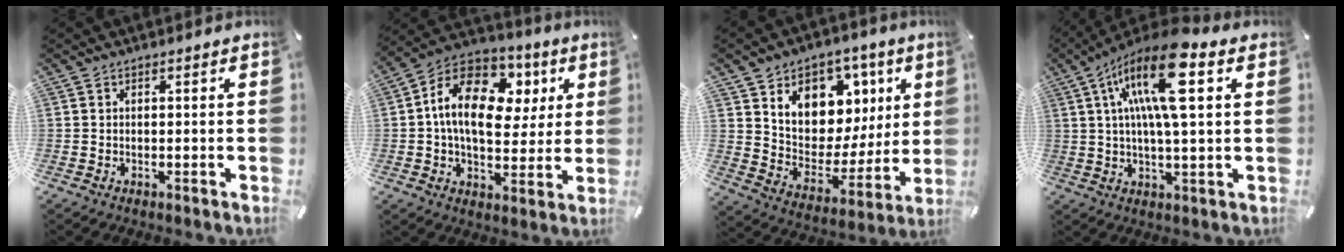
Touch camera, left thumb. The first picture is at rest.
{"total": 17.5, "force": [4.1, 11.7, 12.3], "torque": [-0.225, -0.002, 0.071]}
{"total": 11.1, "force": [5.9, 8.8, 3.3], "torque": [-0.049, -0.065, 0.109]}
{"total": 16.9, "force": [5.1, 4.8, 15.4], "torque": [-0.290, -0.003, 0.078]}